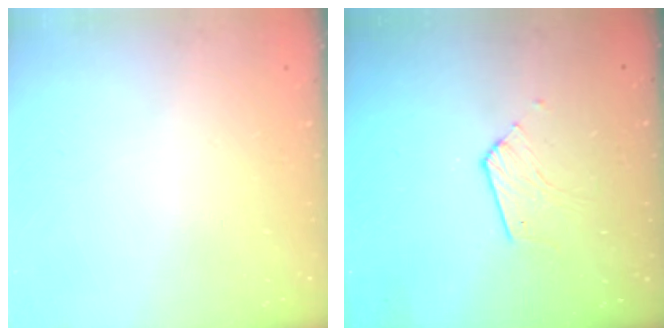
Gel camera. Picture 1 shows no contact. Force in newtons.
{"total": 5.1, "press": 5.1, "slide": 0.5}